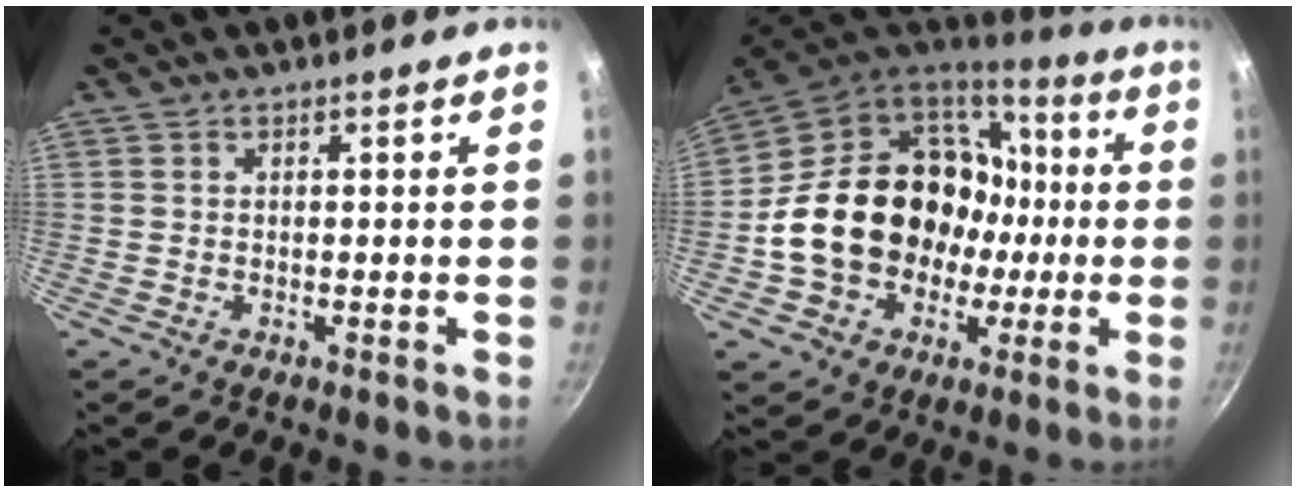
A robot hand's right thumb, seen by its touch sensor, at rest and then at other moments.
{"total": 23.9, "force": [-0.8, 19.3, 14.0], "torque": [-0.224, 0.054, 0.006]}